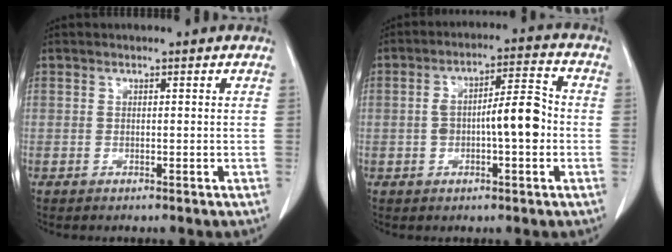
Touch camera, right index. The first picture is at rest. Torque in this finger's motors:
{"motor_torque": [0.33, -0.09, 0.35, 0.05]}